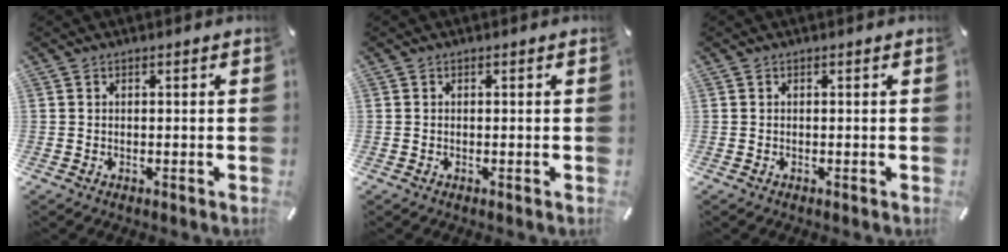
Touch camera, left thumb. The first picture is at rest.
{"total": 0.0}
{"total": 0.0}